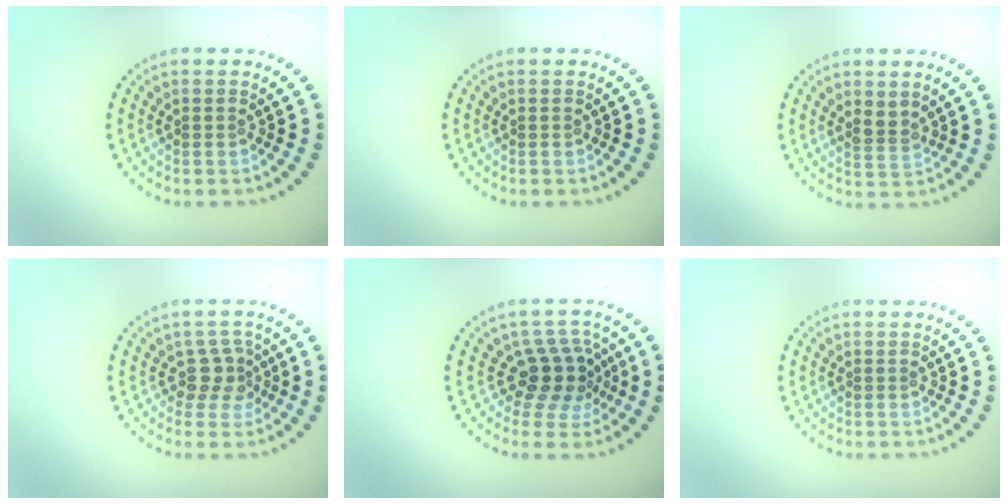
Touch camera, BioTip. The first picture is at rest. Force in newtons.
{"total": 0.0}
{"total": 1.8, "press": 1.4, "slide": 1.1}
{"total": 2.3, "press": 1.7, "slide": 1.6}
{"total": 3.7, "press": 2.7, "slide": 2.5}
{"total": 0.0}